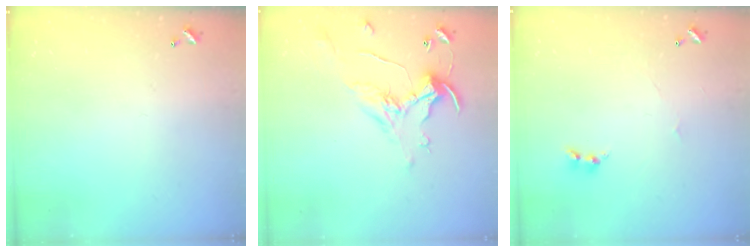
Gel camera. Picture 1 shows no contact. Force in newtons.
{"total": 1.1, "press": 0.8, "slide": 0.9}
{"total": 2.1, "press": 2.0, "slide": 0.5}